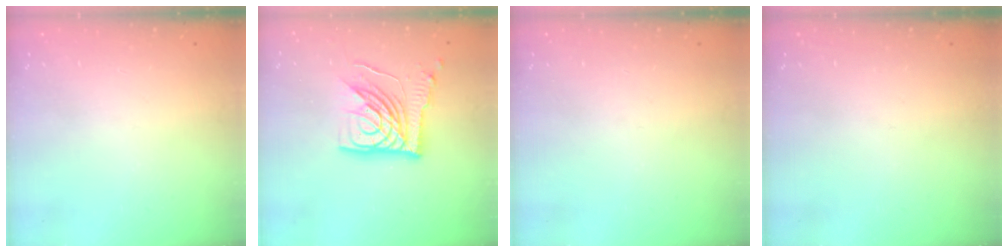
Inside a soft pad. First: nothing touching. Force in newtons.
{"total": 15.7, "press": 15.6, "slide": 1.8}
{"total": 0.0}
{"total": 0.0}